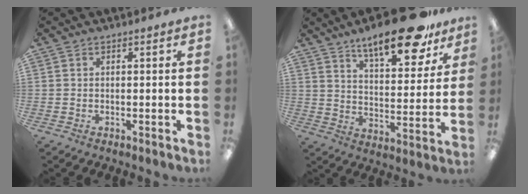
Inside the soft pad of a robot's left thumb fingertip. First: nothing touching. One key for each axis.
{"total": 18.7, "fx": 13.9, "fy": 6.0, "fz": 11.0, "tx": -0.162, "ty": -0.082, "tz": 0.227}